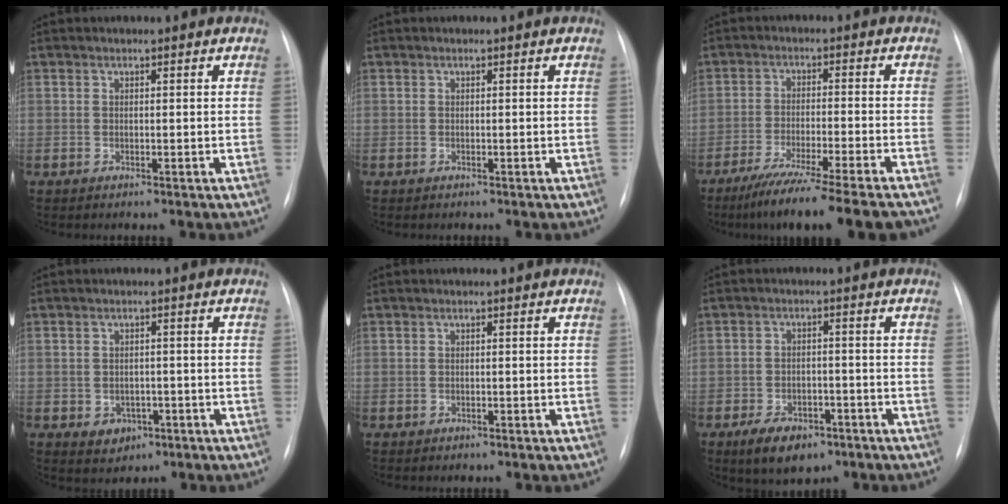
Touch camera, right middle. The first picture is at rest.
{"total": 0.0}
{"total": 14.1, "force": [-11.4, -0.9, 8.2], "torque": [-0.124, -0.048, -0.179]}
{"total": 3.3, "force": [-1.2, 2.7, 1.4], "torque": [-0.014, 0.003, -0.002]}
{"total": 0.0}
{"total": 7.2, "force": [-4.5, 3.9, 4.1], "torque": [-0.071, -0.003, -0.065]}